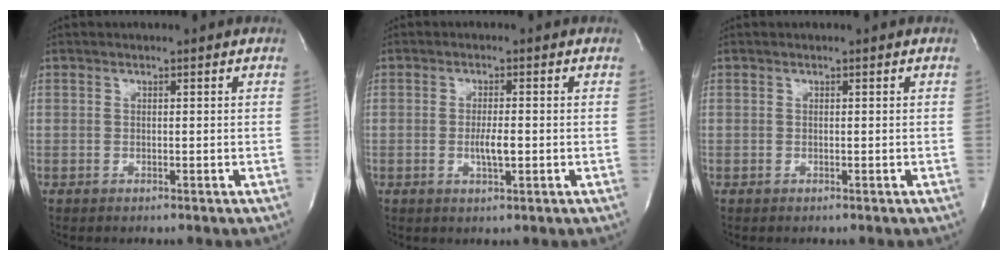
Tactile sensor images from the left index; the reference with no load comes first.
{"total": 3.0, "force": [-0.5, 0.6, 2.9], "torque": [-0.057, -0.003, -0.007]}
{"total": 0.0}